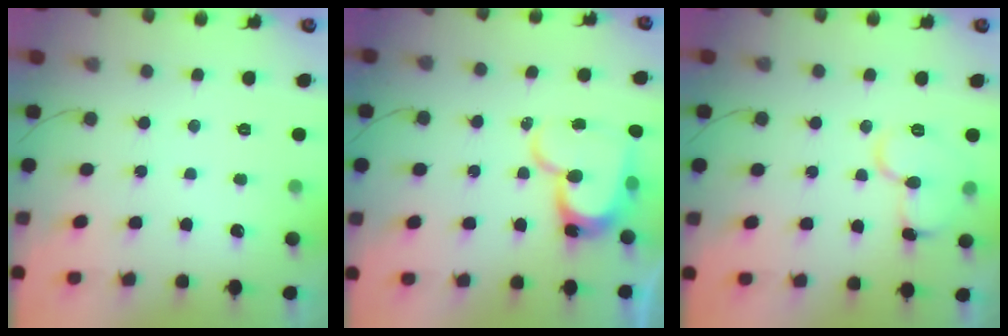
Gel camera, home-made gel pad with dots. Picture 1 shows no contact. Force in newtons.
{"total": 16.2, "press": 16.1, "slide": 1.7}
{"total": 10.1, "press": 10.1, "slide": 1.1}